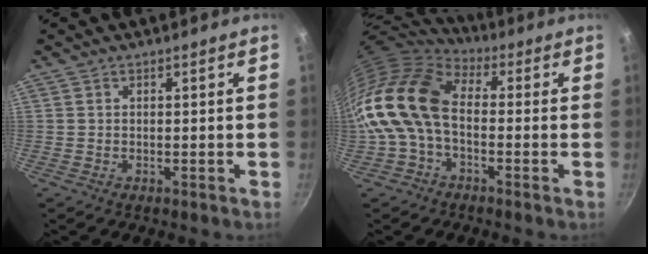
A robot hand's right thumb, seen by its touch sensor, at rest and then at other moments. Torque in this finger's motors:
{"motor_torque": [0.99, 3.22, 2.08, -0.69, 0.38]}